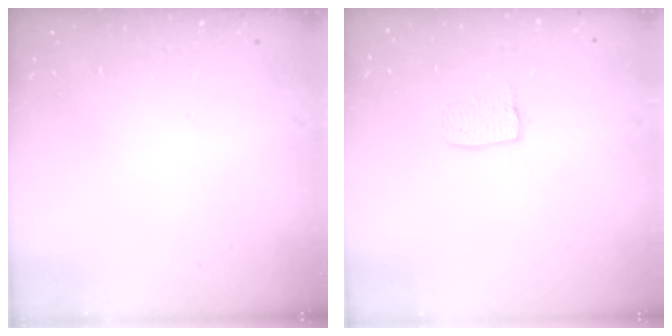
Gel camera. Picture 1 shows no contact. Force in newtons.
{"total": 6.0, "press": 6.0, "slide": 0.3}